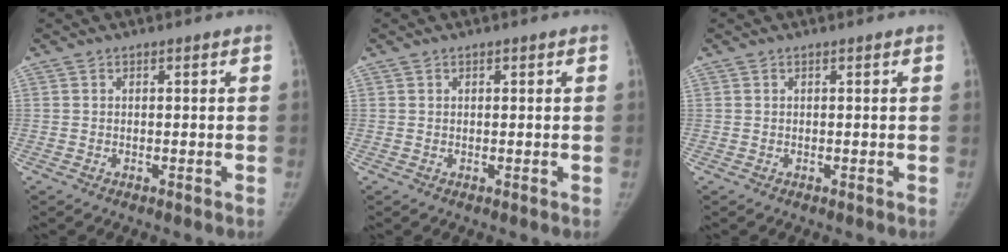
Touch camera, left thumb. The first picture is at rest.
{"total": 0.0}
{"total": 0.0}